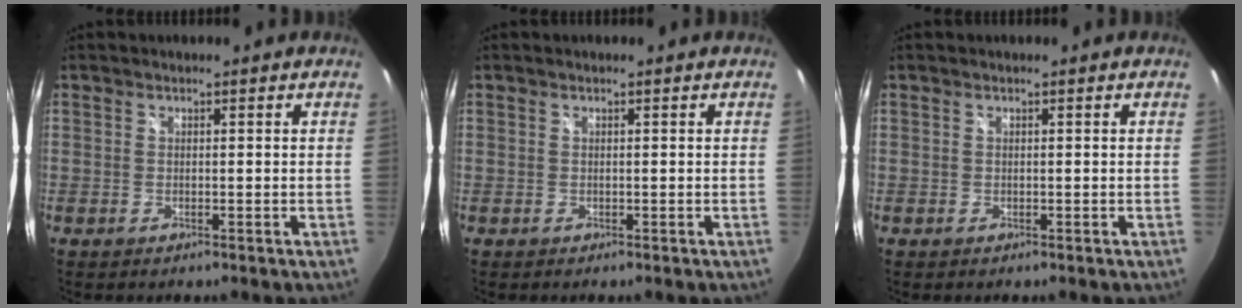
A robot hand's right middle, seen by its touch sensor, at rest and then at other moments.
{"total": 0.0}
{"total": 0.0}